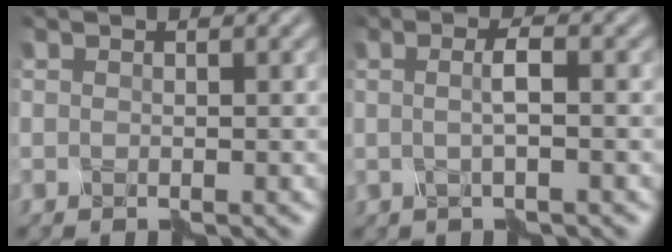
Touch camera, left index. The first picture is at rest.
{"total": 1.6, "force": [-0.3, -0.2, 1.5], "torque": [-0.039, 0.002, -0.005]}